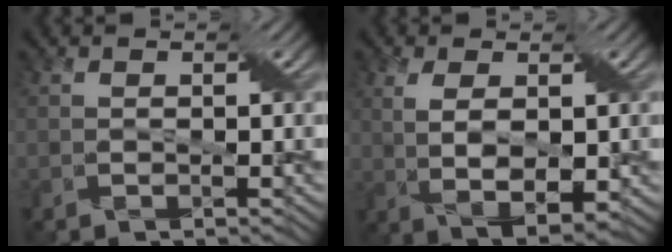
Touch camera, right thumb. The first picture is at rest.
{"total": 5.2, "force": [0.7, 2.4, 4.5], "torque": [-0.100, -0.006, 0.018]}